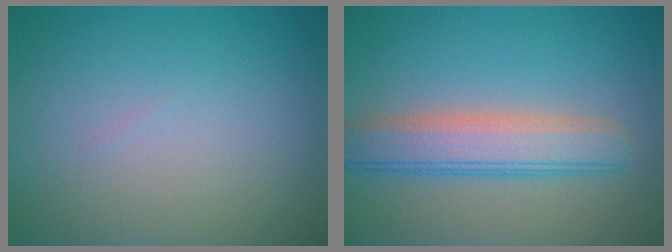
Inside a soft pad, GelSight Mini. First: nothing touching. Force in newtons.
{"total": 5.0, "press": 5.0, "slide": 0.2}